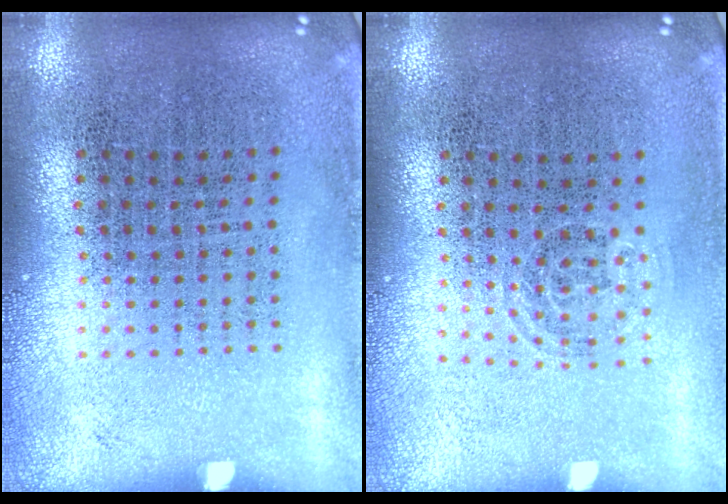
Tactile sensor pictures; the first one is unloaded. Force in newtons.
{"total": 0.7, "press": 0.5, "slide": 0.5}